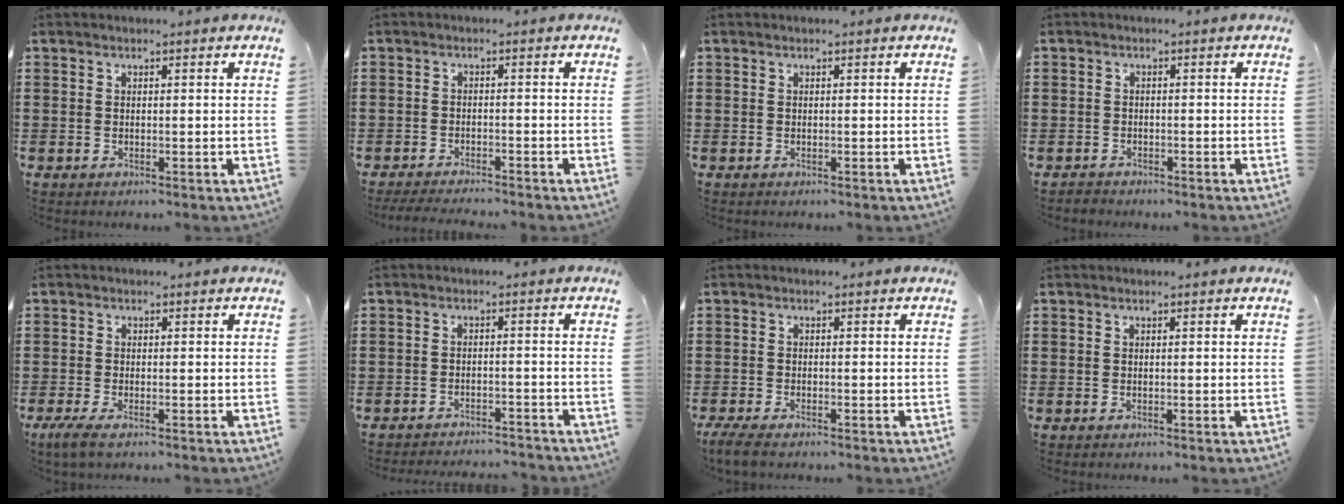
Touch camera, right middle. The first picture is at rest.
{"total": 2.7, "force": [-2.7, 0.3, 0.1], "torque": [-0.014, -0.005, -0.058]}
{"total": 0.0}
{"total": 1.3, "force": [-1.1, 0.6, -0.2], "torque": [0.001, 0.000, -0.026]}
{"total": 1.7, "force": [-1.0, 0.3, 1.3], "torque": [-0.033, -0.004, -0.020]}
{"total": 2.6, "force": [-2.6, 0.0, -0.2], "torque": [-0.004, -0.001, -0.056]}
{"total": 2.2, "force": [-1.8, 0.3, 1.2], "torque": [-0.037, -0.005, -0.038]}
{"total": 0.0}